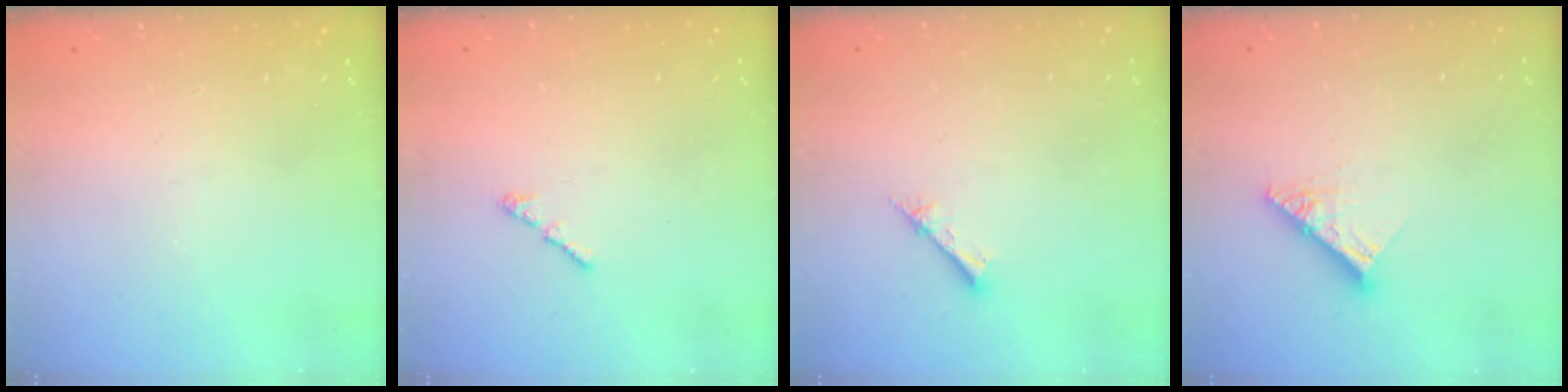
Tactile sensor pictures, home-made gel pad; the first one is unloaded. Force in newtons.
{"total": 1.2, "press": 1.1, "slide": 0.5}
{"total": 2.1, "press": 2.1, "slide": 0.2}
{"total": 10.0, "press": 9.9, "slide": 1.1}